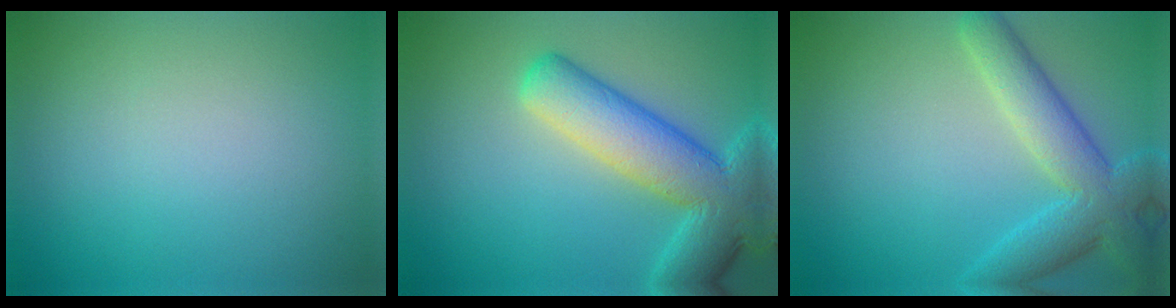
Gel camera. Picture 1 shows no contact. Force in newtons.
{"total": 9.7, "press": 9.6, "slide": 0.5}
{"total": 6.3, "press": 6.3, "slide": 0.3}